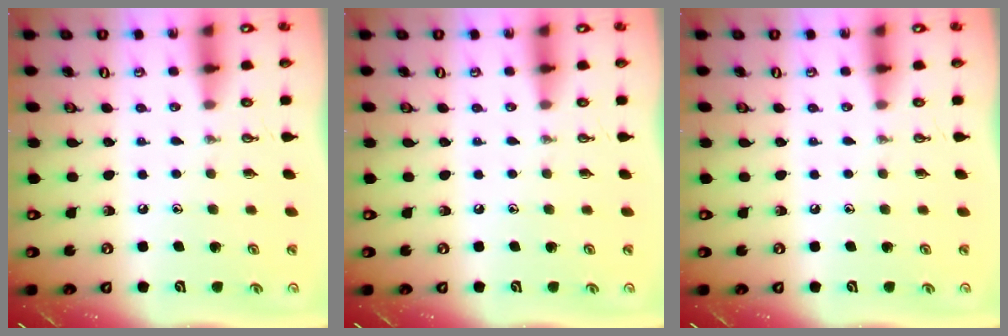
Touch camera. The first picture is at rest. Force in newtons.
{"total": 0.0}
{"total": 0.0}